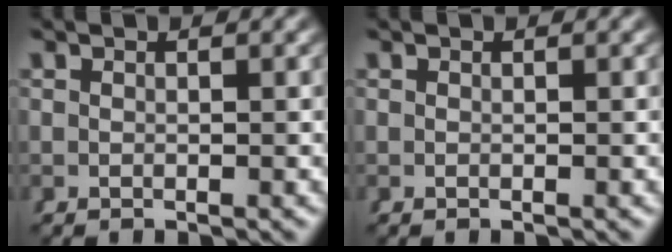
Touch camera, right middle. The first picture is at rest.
{"total": 0.0}